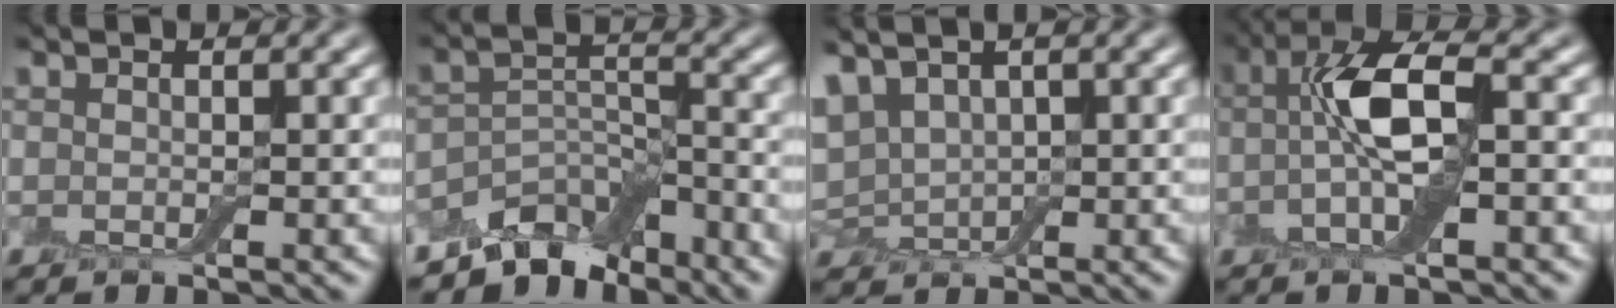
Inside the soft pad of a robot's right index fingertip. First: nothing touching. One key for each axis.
{"total": 5.7, "fx": -5.2, "fy": 2.2, "fz": 0.6, "tx": 0.009, "ty": -0.004, "tz": -0.097}
{"total": 4.3, "fx": 1.4, "fy": 2.9, "fz": 2.8, "tx": -0.069, "ty": 0.003, "tz": 0.030}
{"total": 6.1, "fx": -0.4, "fy": 2.4, "fz": 5.6, "tx": -0.115, "ty": 0.011, "tz": -0.015}